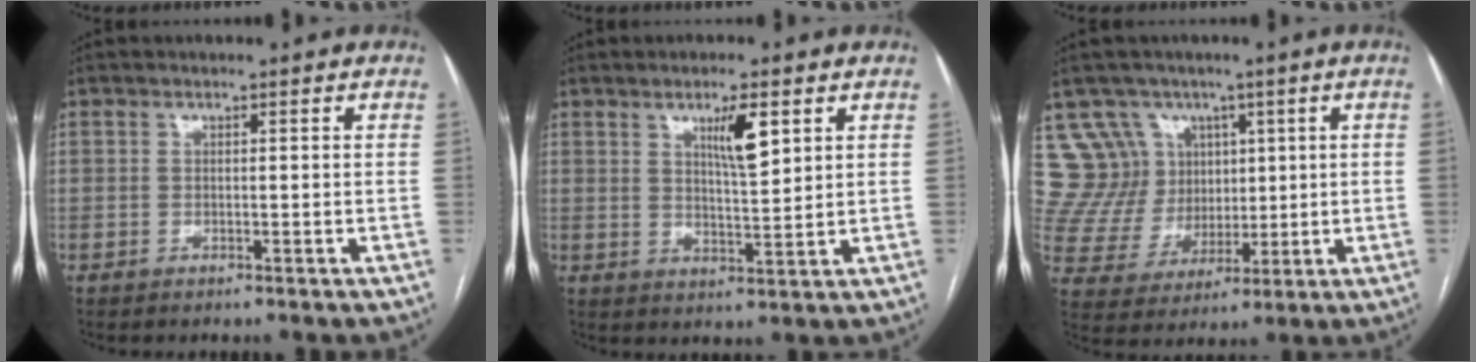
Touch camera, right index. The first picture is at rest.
{"total": 5.6, "force": [2.7, 0.8, 4.9], "torque": [-0.085, -0.003, 0.047]}
{"total": 10.6, "force": [5.5, 9.1, 0.9], "torque": [-0.034, 0.047, 0.115]}